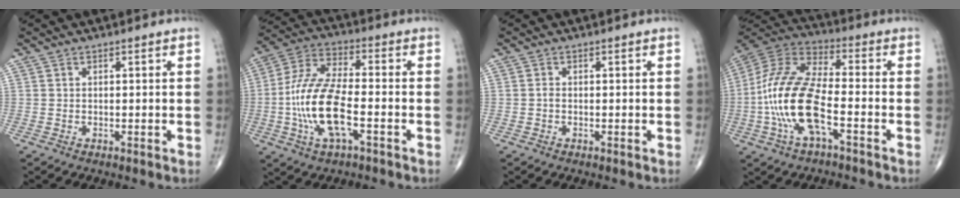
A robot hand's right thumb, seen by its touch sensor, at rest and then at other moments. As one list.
[{"total": 15.1, "force": [-3.7, 5.9, 13.4], "torque": [-0.279, 0.029, -0.071]}, {"total": 0.8, "force": [-0.2, 0.5, 0.5], "torque": [-0.009, 0.001, -0.007]}, {"total": 17.3, "force": [-4.5, 6.8, 15.3], "torque": [-0.325, 0.034, -0.089]}]